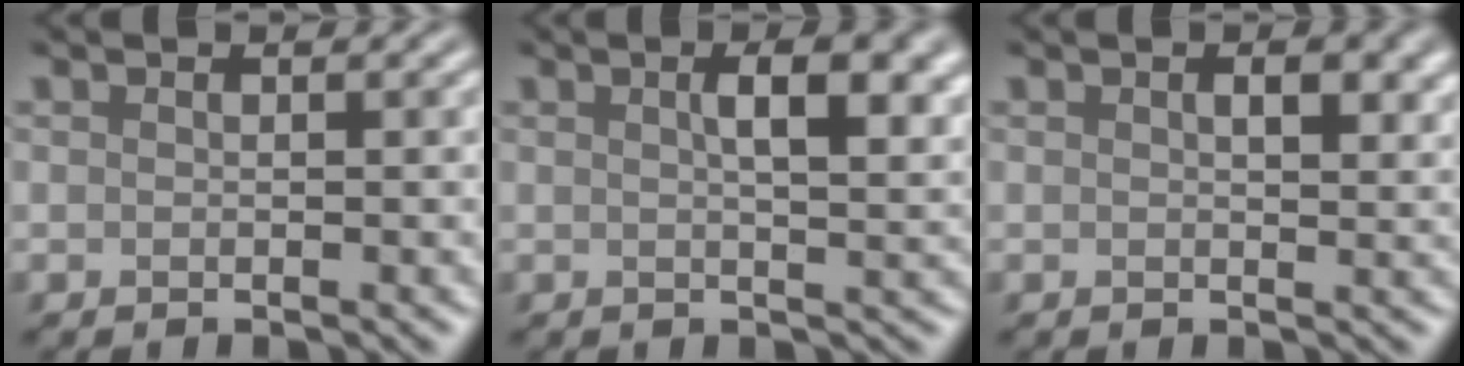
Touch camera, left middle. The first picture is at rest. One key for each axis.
{"total": 5.3, "fx": 1.4, "fy": 1.9, "fz": 4.7, "tx": -0.043, "ty": 0.016, "tz": 0.015}
{"total": 2.1, "fx": 0.7, "fy": 0.7, "fz": 1.8, "tx": -0.022, "ty": 0.001, "tz": 0.015}